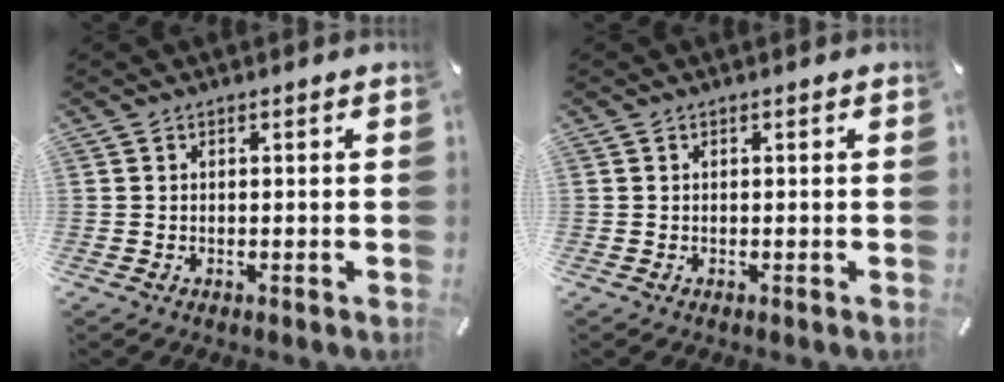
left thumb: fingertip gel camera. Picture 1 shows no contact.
{"total": 0.0}